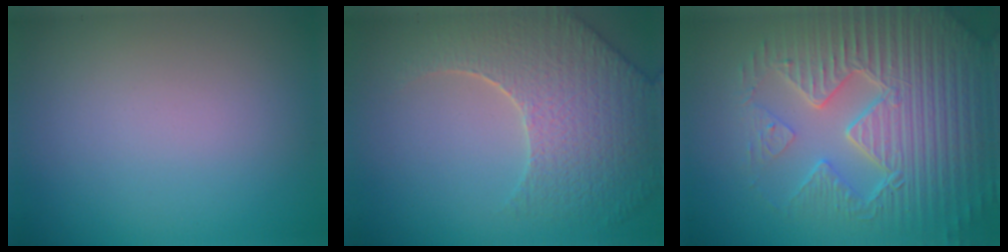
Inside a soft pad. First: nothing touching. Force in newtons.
{"total": 7.2, "press": 5.6, "slide": 4.6}
{"total": 8.9, "press": 6.4, "slide": 6.1}